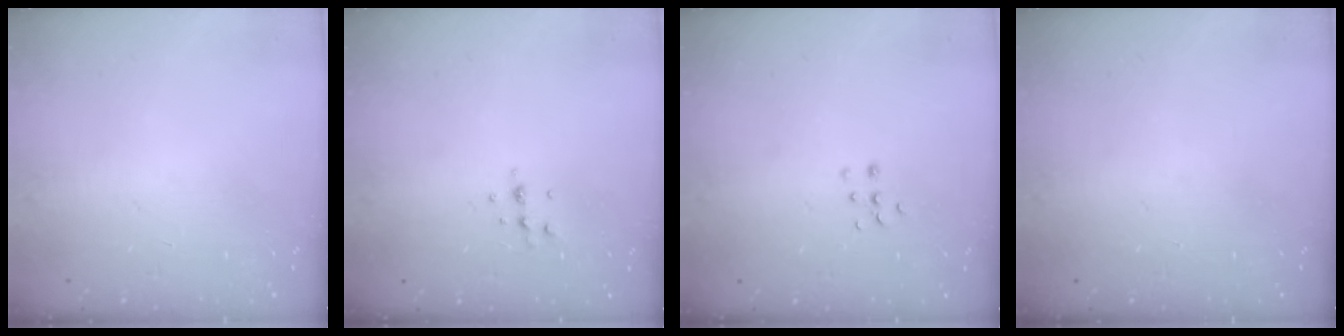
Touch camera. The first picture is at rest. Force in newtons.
{"total": 5.3, "press": 5.2, "slide": 1.4}
{"total": 4.4, "press": 4.4, "slide": 0.3}
{"total": 0.0}